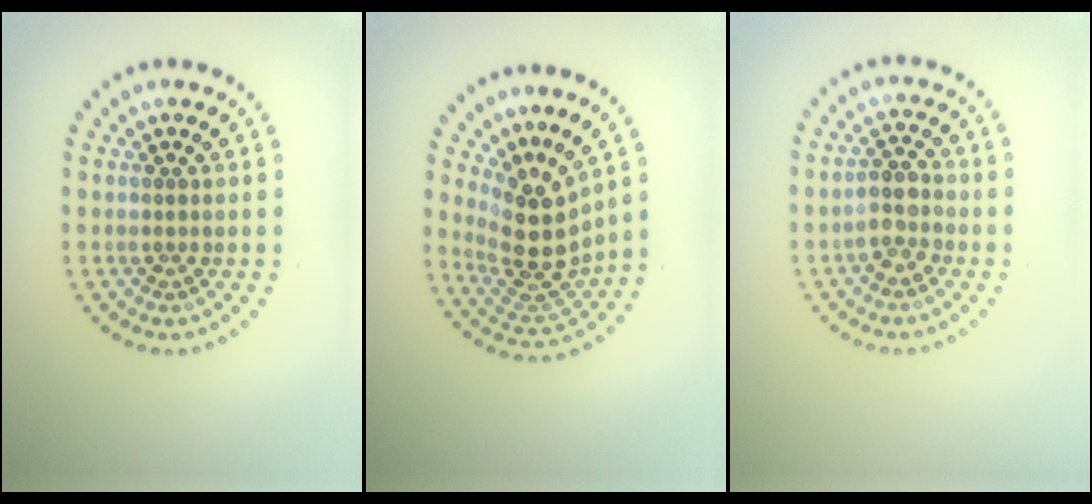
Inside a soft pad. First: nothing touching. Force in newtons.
{"total": 4.6, "press": 3.8, "slide": 2.6}
{"total": 2.2, "press": 2.1, "slide": 0.6}